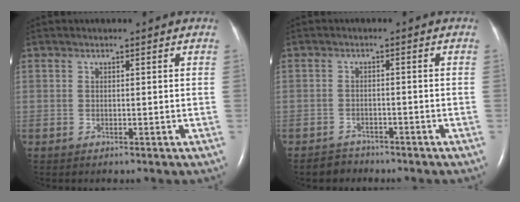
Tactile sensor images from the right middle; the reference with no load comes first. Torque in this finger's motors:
{"motor_torque": [-0.02, 0.05, -0.03, -0.01]}